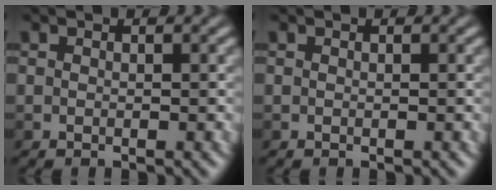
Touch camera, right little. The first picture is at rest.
{"total": 0.0}